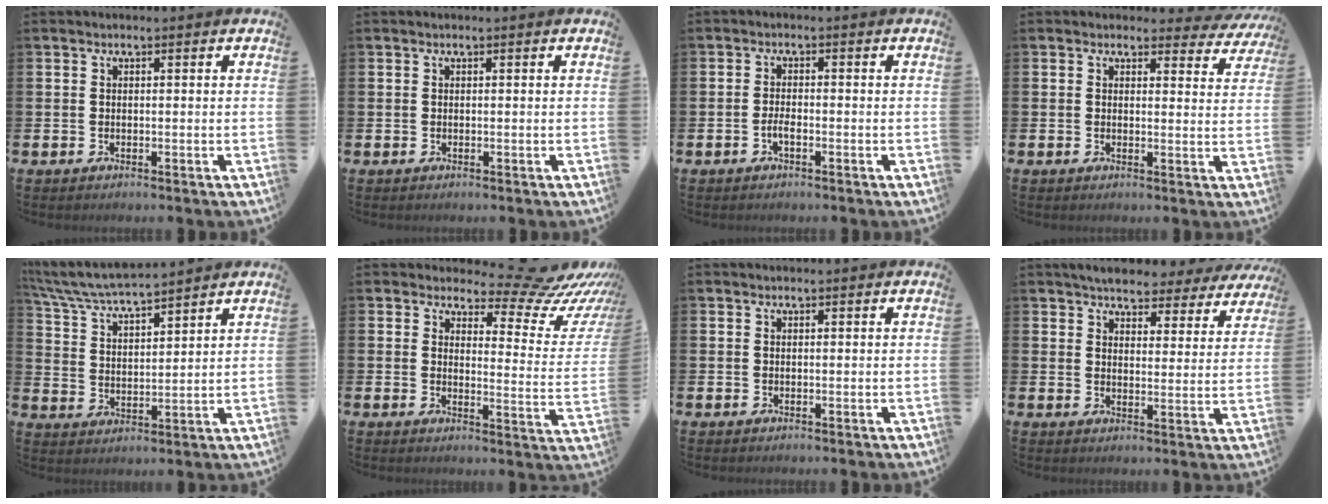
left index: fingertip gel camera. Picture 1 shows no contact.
{"total": 0.0}
{"total": 1.5, "force": [-0.7, 0.5, 1.2], "torque": [-0.031, 0.003, -0.013]}
{"total": 2.1, "force": [1.8, 1.1, 0.2], "torque": [-0.003, -0.010, 0.028]}
{"total": 6.2, "force": [6.0, 0.2, 1.6], "torque": [-0.060, -0.038, 0.105]}
{"total": 7.3, "force": [6.3, 2.3, 2.7], "torque": [-0.032, -0.064, 0.099]}
{"total": 0.0}
{"total": 4.7, "force": [4.6, 1.1, 0.6], "torque": [-0.032, -0.028, 0.079]}